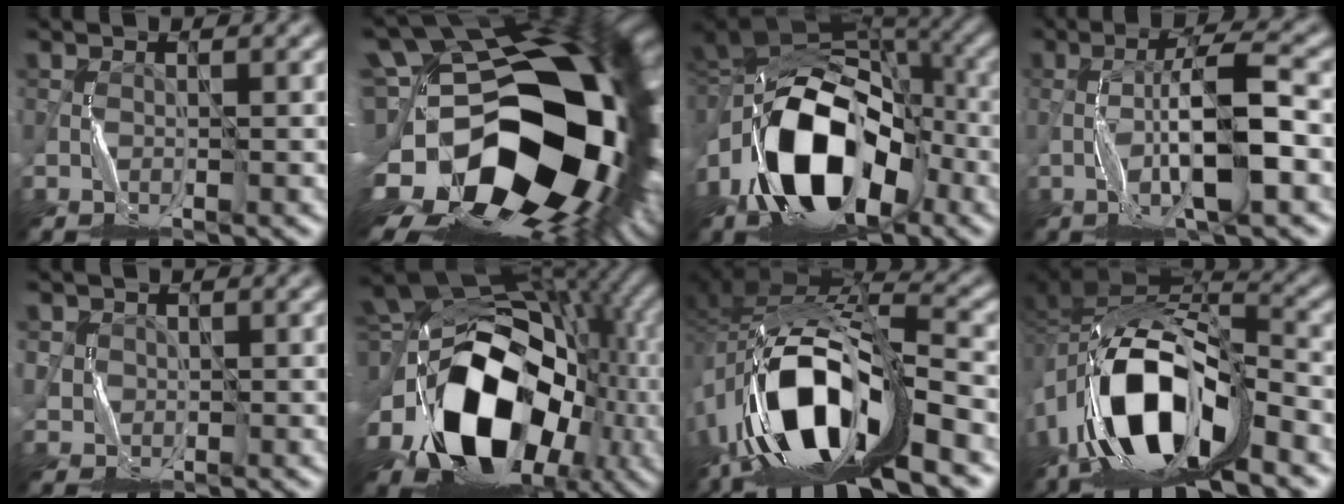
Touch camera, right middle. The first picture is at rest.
{"total": 20.6, "force": [-4.3, 13.0, 15.4], "torque": [-0.296, -0.047, -0.062]}
{"total": 13.3, "force": [-4.7, 8.0, 9.5], "torque": [-0.170, 0.016, -0.092]}
{"total": 7.4, "force": [-1.4, 1.6, 7.1], "torque": [-0.125, 0.017, -0.028]}
{"total": 1.8, "force": [0.2, 1.7, 0.3], "torque": [-0.007, -0.003, 0.008]}
{"total": 18.1, "force": [-4.2, 12.5, 12.4], "torque": [-0.221, -0.014, -0.073]}
{"total": 14.4, "force": [-6.9, 5.9, 11.1], "torque": [-0.215, 0.001, -0.126]}
{"total": 13.0, "force": [-6.4, 5.9, 9.6], "torque": [-0.181, -0.007, -0.120]}